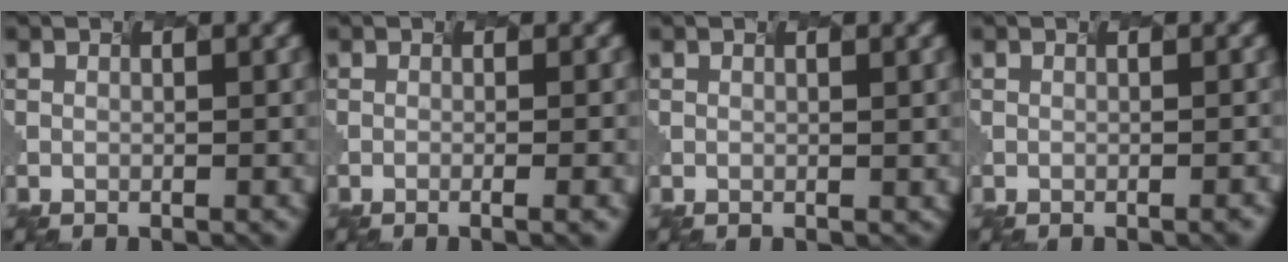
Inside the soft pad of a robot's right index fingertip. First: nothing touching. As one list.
[{"total": 2.5, "force": [-0.7, 0.7, 2.3], "torque": [-0.017, 0.005, -0.003]}, {"total": 0.6, "force": [0.0, -0.4, -0.4], "torque": [-0.004, -0.005, 0.011]}, {"total": 1.4, "force": [-0.5, 0.5, 1.2], "torque": [-0.002, 0.010, 0.003]}]